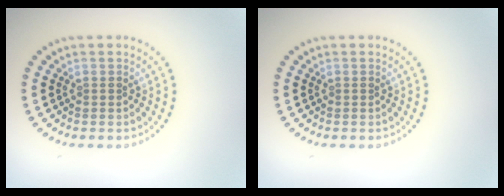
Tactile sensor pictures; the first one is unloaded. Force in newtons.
{"total": 0.0}